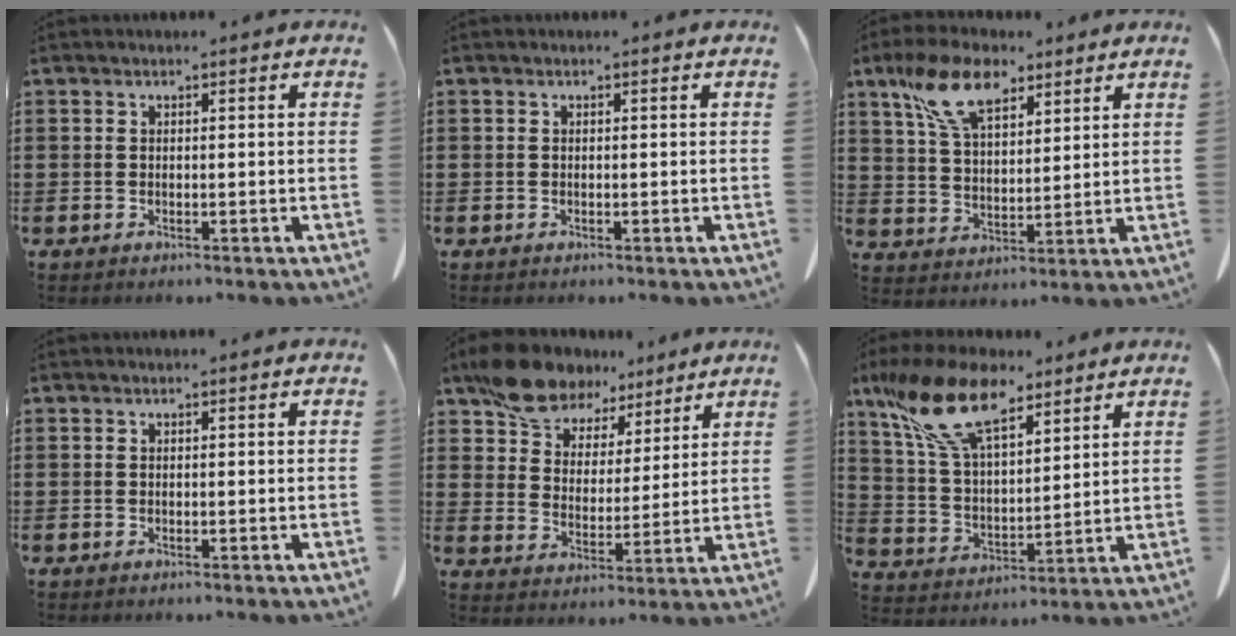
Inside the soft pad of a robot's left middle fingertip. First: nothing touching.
{"total": 0.0}
{"total": 10.5, "force": [6.7, 4.8, 6.5], "torque": [-0.147, 0.002, 0.127]}
{"total": 0.0}
{"total": 9.8, "force": [8.3, 4.6, 2.5], "torque": [-0.083, -0.029, 0.159]}
{"total": 14.8, "force": [10.3, 5.6, 9.1], "torque": [-0.217, -0.025, 0.185]}